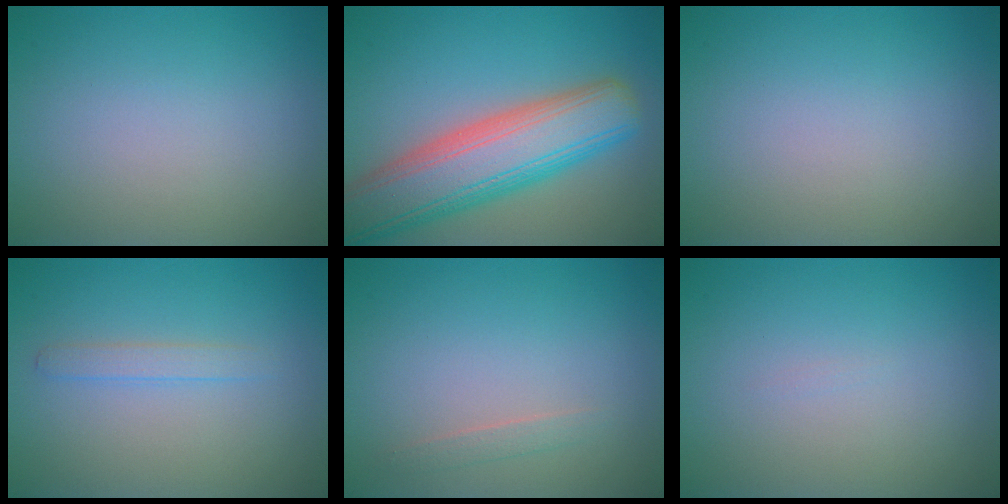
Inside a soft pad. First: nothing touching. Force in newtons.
{"total": 9.9, "press": 9.9, "slide": 0.5}
{"total": 0.0}
{"total": 1.3, "press": 1.3, "slide": 0.1}
{"total": 0.8, "press": 0.8, "slide": 0.1}
{"total": 0.0}